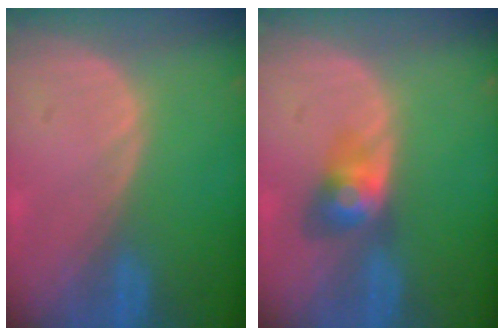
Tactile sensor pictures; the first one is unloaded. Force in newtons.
{"total": 4.0, "press": 4.0, "slide": 0.3}